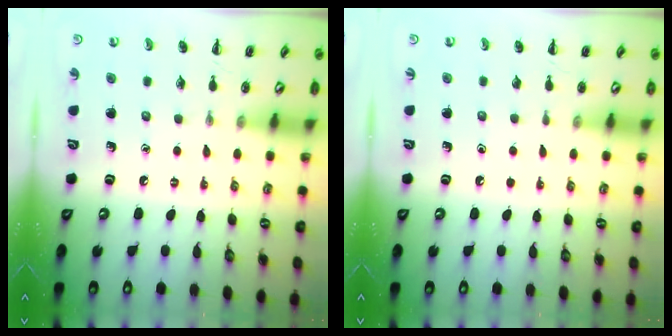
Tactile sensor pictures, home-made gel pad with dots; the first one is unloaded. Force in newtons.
{"total": 0.0}